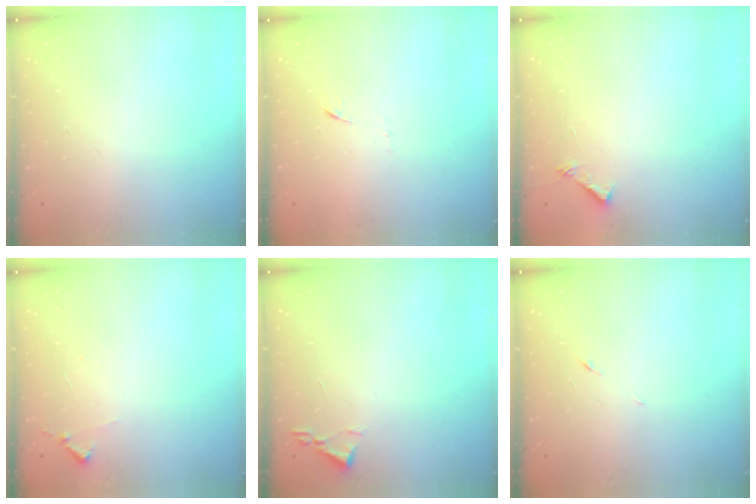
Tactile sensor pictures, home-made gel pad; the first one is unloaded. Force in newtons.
{"total": 5.8, "press": 5.7, "slide": 0.4}
{"total": 5.6, "press": 5.5, "slide": 0.6}
{"total": 6.8, "press": 6.8, "slide": 0.6}
{"total": 1.8, "press": 1.8, "slide": 0.3}
{"total": 5.0, "press": 4.8, "slide": 1.4}